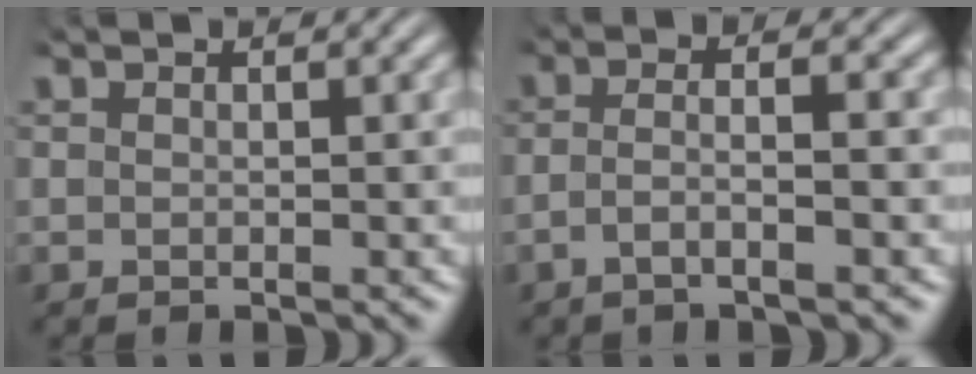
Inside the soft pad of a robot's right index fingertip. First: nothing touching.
{"total": 3.0, "force": [-1.5, 0.2, 2.6], "torque": [-0.054, -0.011, -0.022]}